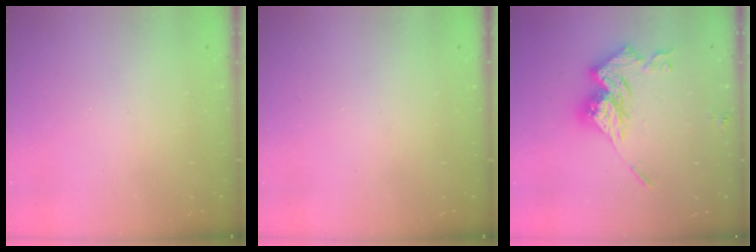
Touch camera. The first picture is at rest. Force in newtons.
{"total": 0.0}
{"total": 16.4, "press": 16.4, "slide": 1.7}